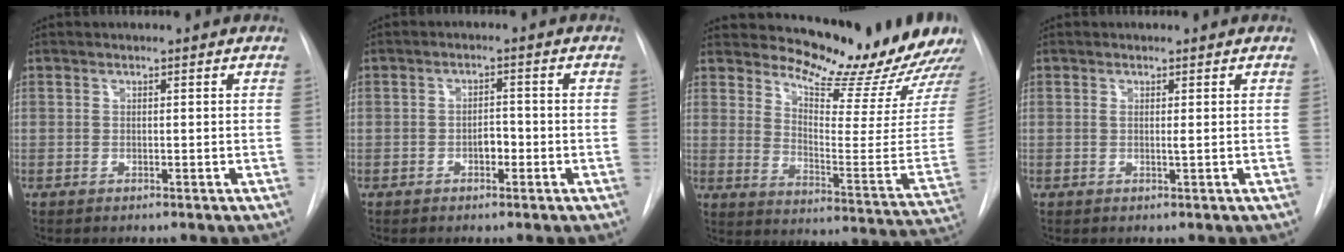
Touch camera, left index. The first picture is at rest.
{"total": 2.3, "force": [-1.0, 1.2, 1.7], "torque": [-0.021, 0.008, -0.013]}
{"total": 20.2, "force": [18.3, 4.0, 7.7], "torque": [-0.107, -0.094, 0.233]}
{"total": 0.7, "force": [0.1, -0.1, 0.7], "torque": [-0.016, 0.000, 0.004]}